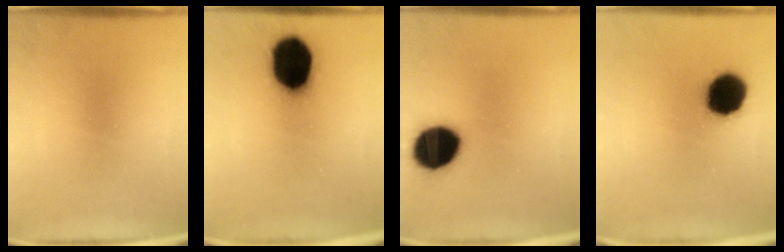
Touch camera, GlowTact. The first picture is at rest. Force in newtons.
{"total": 18.9}
{"total": 14.9}
{"total": 14.1}